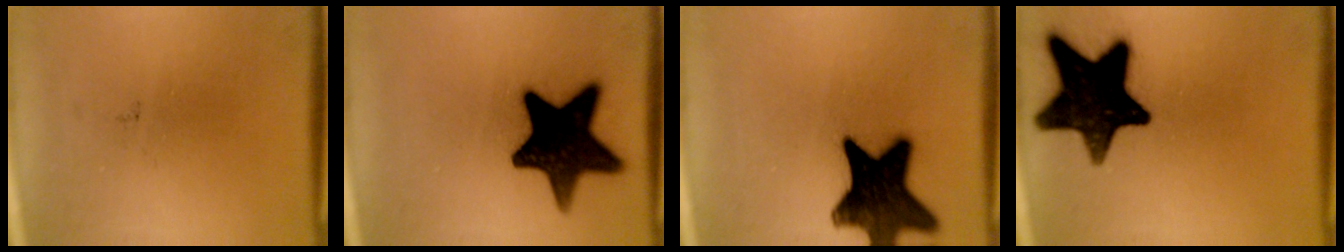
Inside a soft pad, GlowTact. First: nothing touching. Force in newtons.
{"total": 16.9}
{"total": 16.3}
{"total": 16.8}